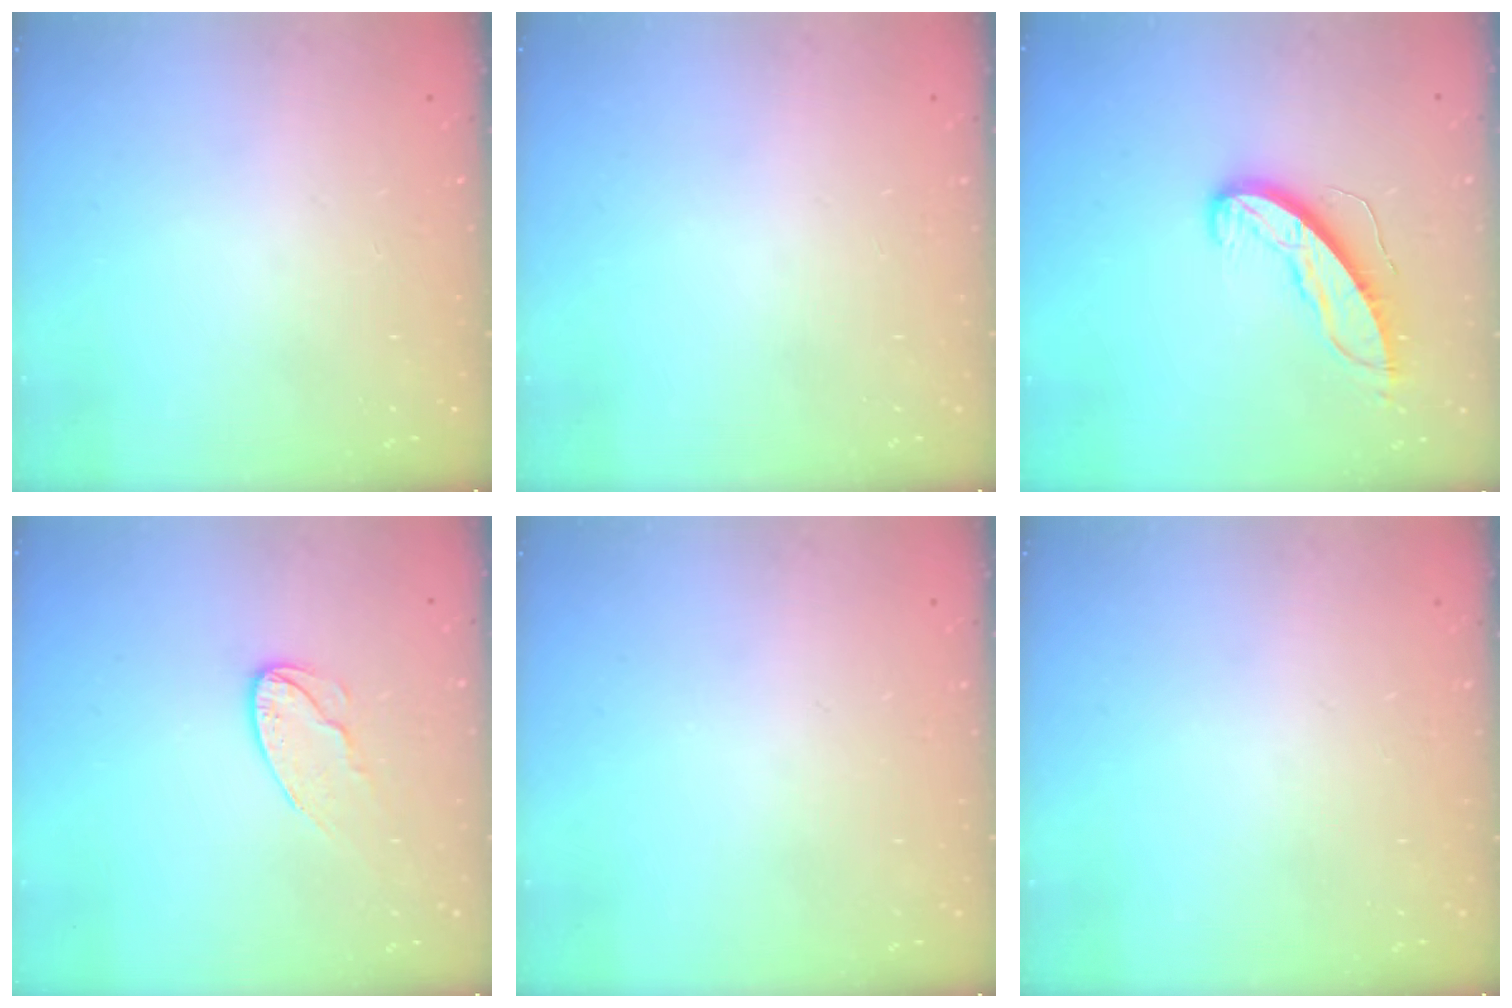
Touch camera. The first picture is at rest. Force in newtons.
{"total": 0.0}
{"total": 9.6, "press": 9.6, "slide": 0.5}
{"total": 8.4, "press": 8.4, "slide": 0.1}
{"total": 0.0}
{"total": 0.0}